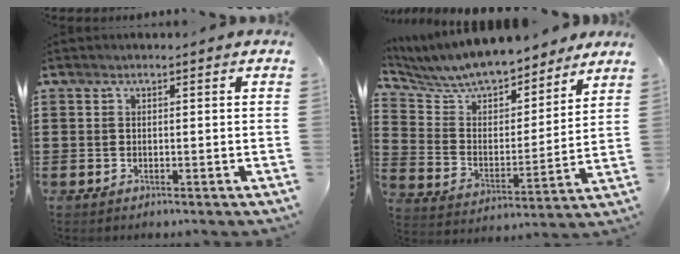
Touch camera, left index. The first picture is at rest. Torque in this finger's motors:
{"motor_torque": [2.14, 0.00, 0.69, 0.21]}